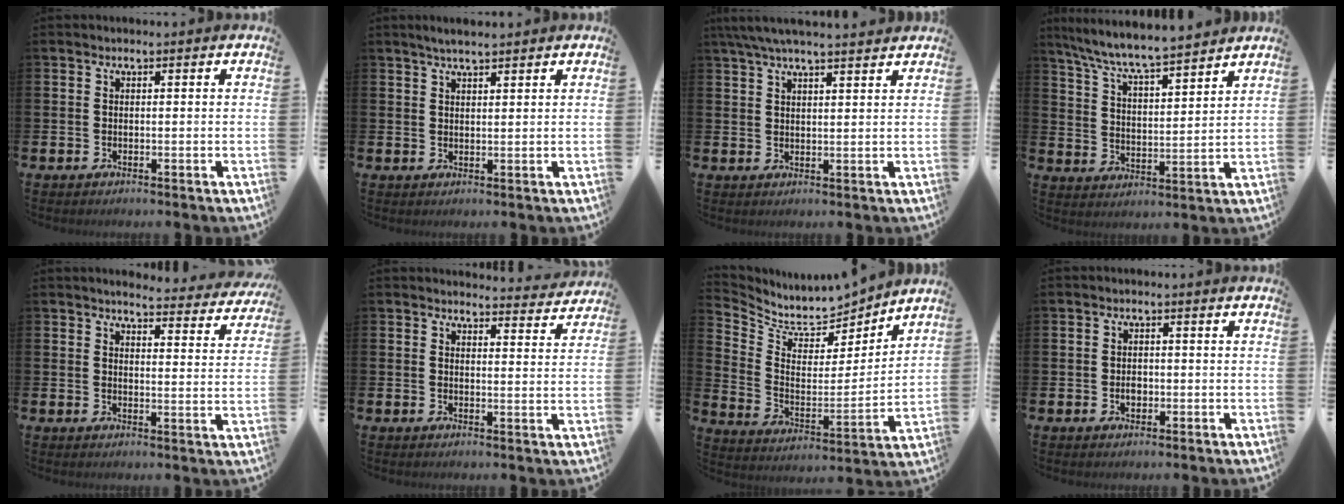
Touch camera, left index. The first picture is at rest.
{"total": 2.9, "force": [2.6, 0.5, 1.3], "torque": [-0.016, -0.006, 0.043]}
{"total": 5.2, "force": [4.7, 0.4, 2.1], "torque": [-0.047, -0.012, 0.086]}
{"total": 7.5, "force": [7.2, 0.2, 2.2], "torque": [-0.071, -0.053, 0.124]}
{"total": 3.8, "force": [3.8, 0.1, 0.3], "torque": [-0.006, -0.035, 0.061]}
{"total": 3.5, "force": [3.5, 0.3, 0.0], "torque": [0.015, -0.031, 0.058]}
{"total": 6.9, "force": [6.7, 1.8, 0.6], "torque": [-0.051, -0.061, 0.113]}
{"total": 1.8, "force": [-0.3, 1.3, 1.2], "torque": [-0.015, 0.003, -0.009]}